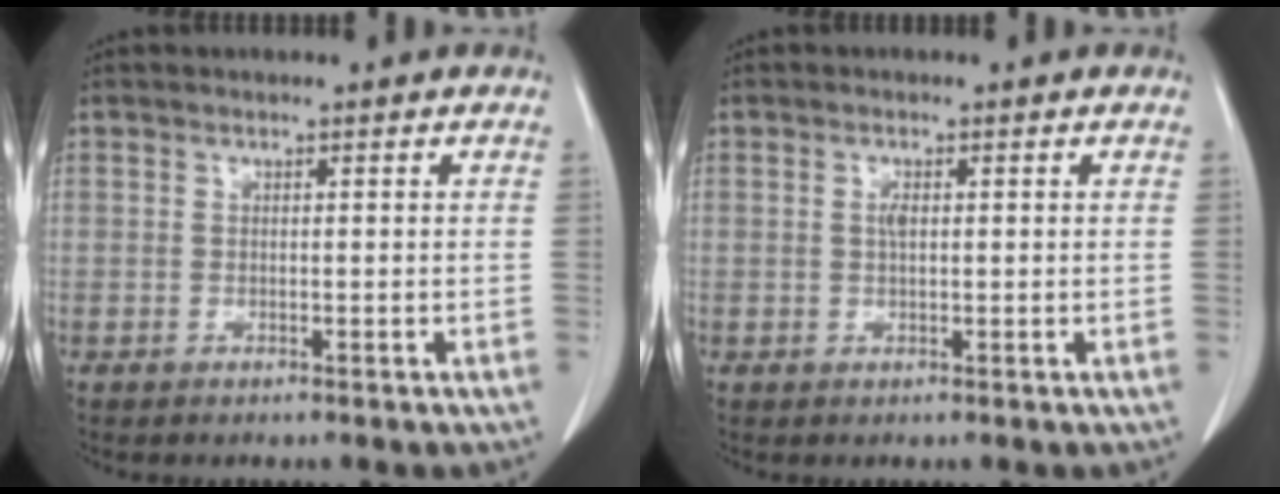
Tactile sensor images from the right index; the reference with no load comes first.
{"total": 1.3, "force": [0.2, 0.4, 1.3], "torque": [-0.027, 0.000, 0.004]}